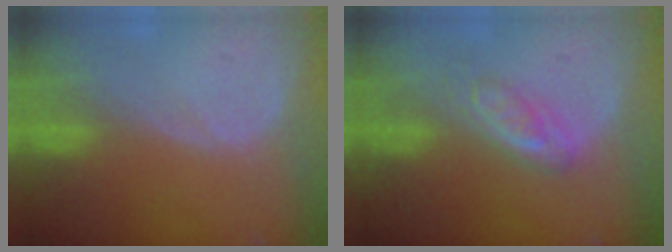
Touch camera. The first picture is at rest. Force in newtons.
{"total": 4.6, "press": 4.4, "slide": 1.3}